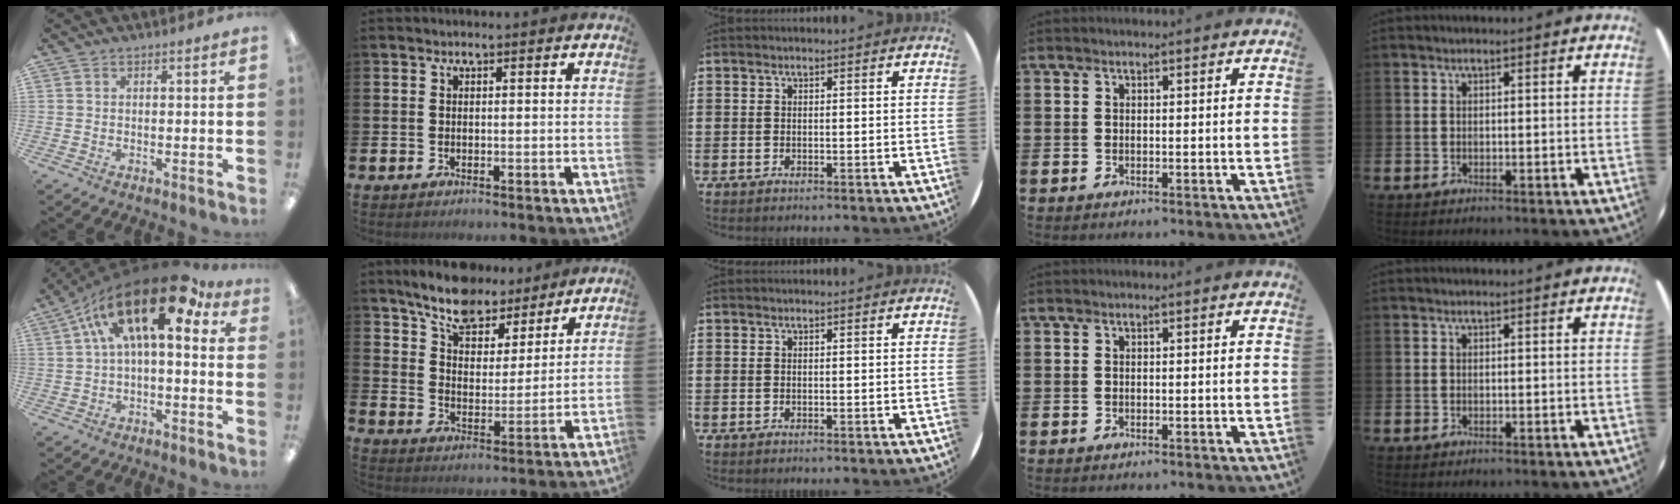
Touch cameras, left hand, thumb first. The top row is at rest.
{"thumb": {"total": 19.2, "force": [8.2, 7.6, 15.6], "torque": [-0.282, -0.048, 0.132]}, "index": {"total": 8.3, "force": [7.5, 2.8, 2.0], "torque": [-0.066, -0.046, 0.133]}}